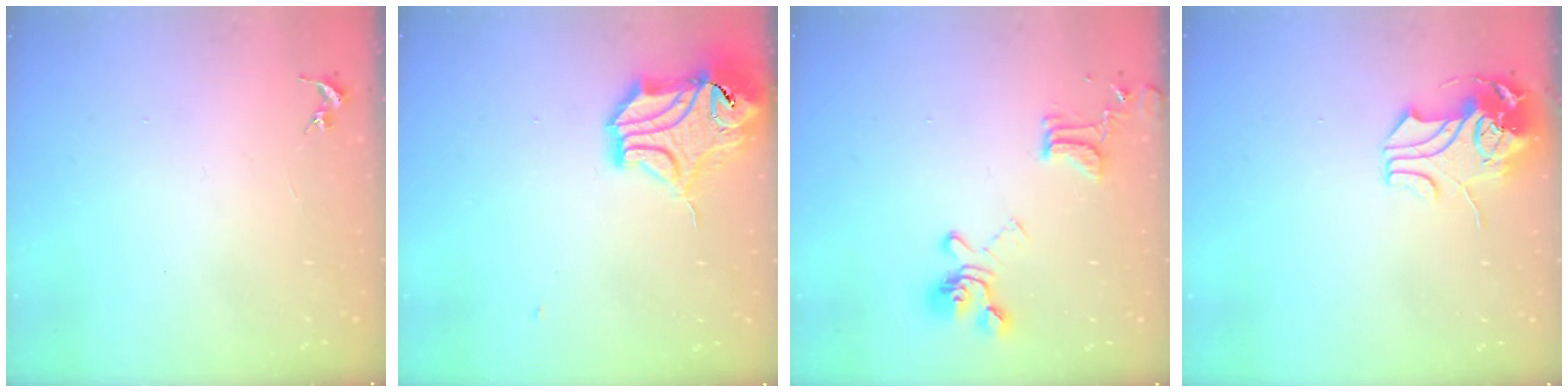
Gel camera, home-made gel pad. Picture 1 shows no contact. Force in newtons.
{"total": 16.0, "press": 15.9, "slide": 2.1}
{"total": 16.2, "press": 16.2, "slide": 1.7}
{"total": 10.1, "press": 10.1, "slide": 1.2}